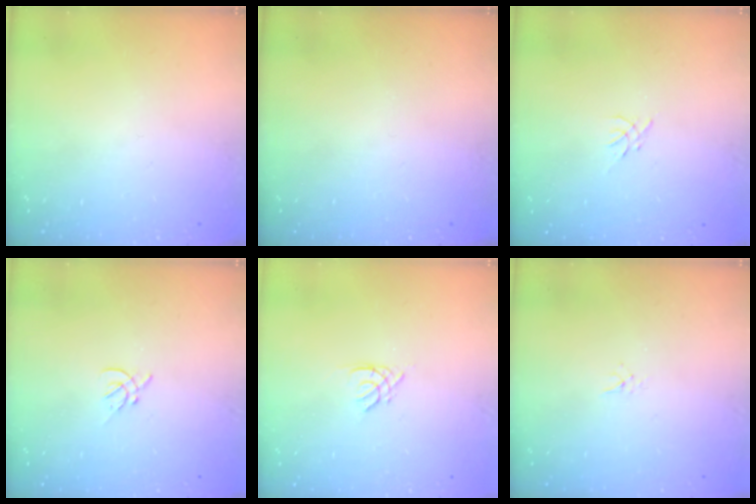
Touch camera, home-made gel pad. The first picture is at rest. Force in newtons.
{"total": 0.0}
{"total": 0.0}
{"total": 2.0, "press": 1.9, "slide": 0.5}
{"total": 1.3, "press": 1.3, "slide": 0.3}
{"total": 1.5, "press": 1.5, "slide": 0.1}